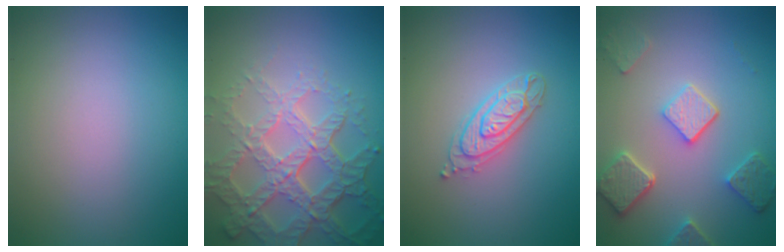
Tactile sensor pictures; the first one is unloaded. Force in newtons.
{"total": 7.4, "press": 5.3, "slide": 5.2}
{"total": 2.6, "press": 2.5, "slide": 0.5}
{"total": 5.1, "press": 4.0, "slide": 3.2}